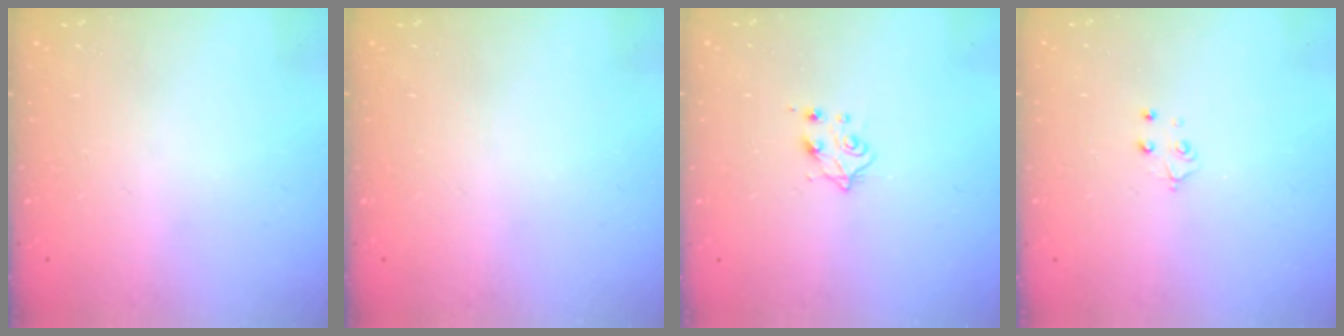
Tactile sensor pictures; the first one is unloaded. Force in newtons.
{"total": 0.0}
{"total": 6.8, "press": 6.8, "slide": 0.6}
{"total": 3.3, "press": 3.3, "slide": 0.2}